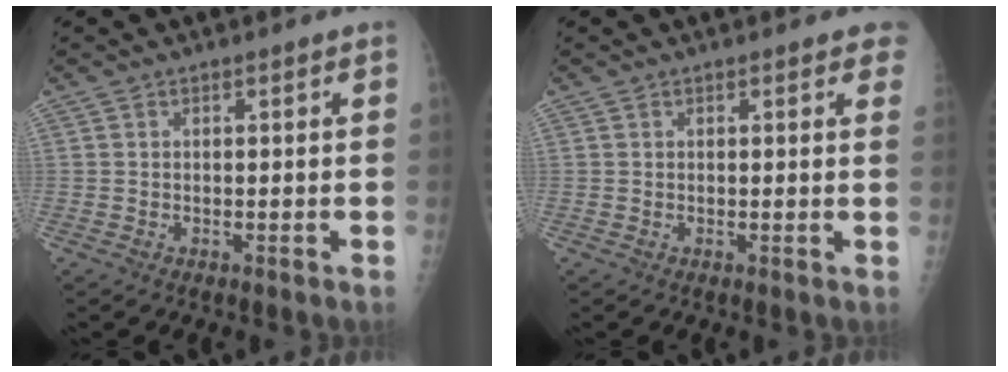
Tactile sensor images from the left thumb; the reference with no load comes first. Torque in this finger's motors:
{"motor_torque": [2.25, 1.07, 0.38, -0.51, 0.06]}